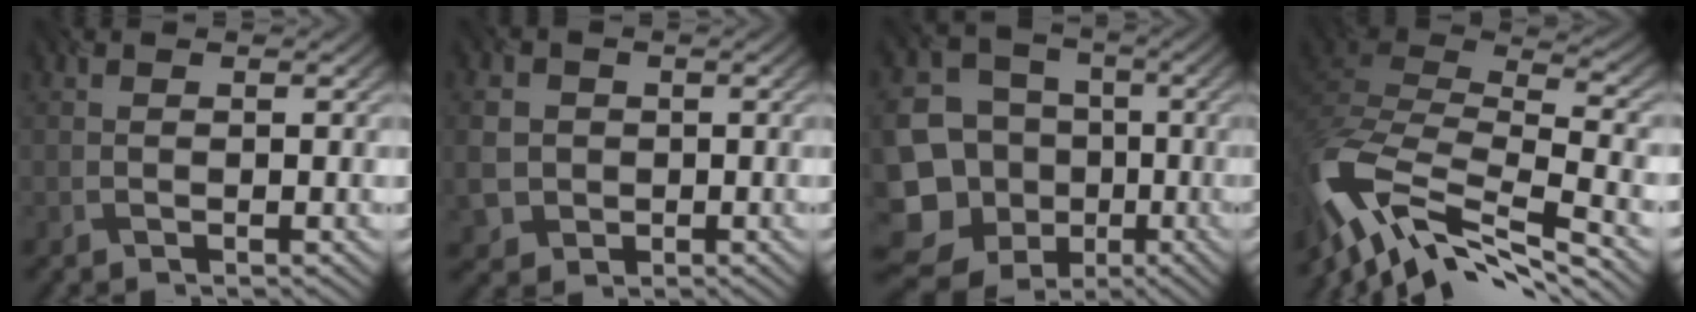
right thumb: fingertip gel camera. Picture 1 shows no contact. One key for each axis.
{"total": 4.6, "fx": -0.2, "fy": 4.3, "fz": 1.6, "tx": -0.060, "ty": -0.014, "tz": -0.009}
{"total": 15.4, "fx": -4.7, "fy": 13.7, "fz": 5.2, "tx": -0.165, "ty": -0.022, "tz": -0.082}
{"total": 13.4, "fx": -9.2, "fy": 4.9, "fz": 8.4, "tx": -0.220, "ty": -0.003, "tz": -0.173}